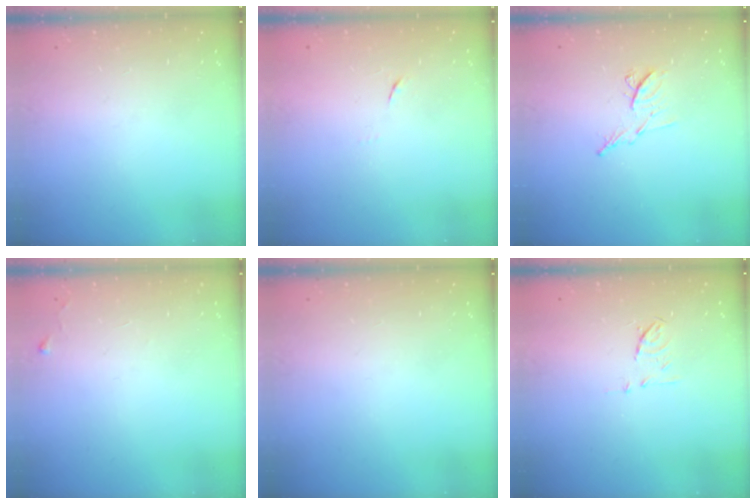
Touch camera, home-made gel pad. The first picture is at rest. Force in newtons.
{"total": 5.2, "press": 5.1, "slide": 0.7}
{"total": 7.6, "press": 7.5, "slide": 1.1}
{"total": 3.3, "press": 3.3, "slide": 0.5}
{"total": 0.0}
{"total": 5.8, "press": 5.7, "slide": 1.1}